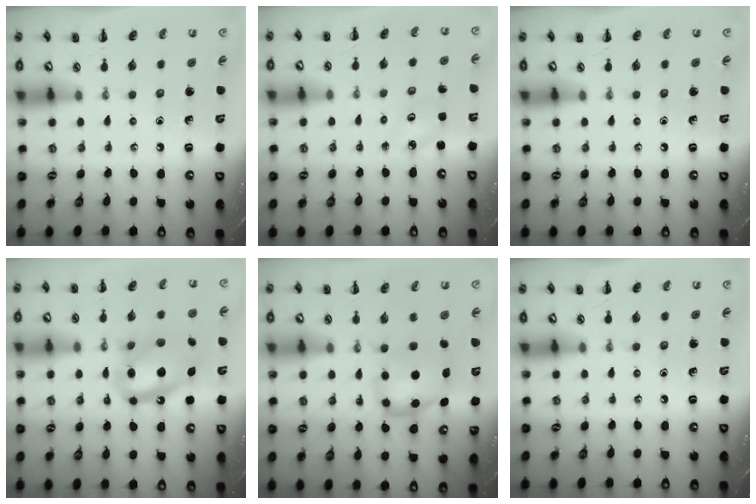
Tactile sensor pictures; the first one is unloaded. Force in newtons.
{"total": 2.5, "press": 2.4, "slide": 0.5}
{"total": 0.0}
{"total": 14.9, "press": 14.4, "slide": 3.6}
{"total": 6.6, "press": 6.6, "slide": 0.4}
{"total": 0.0}